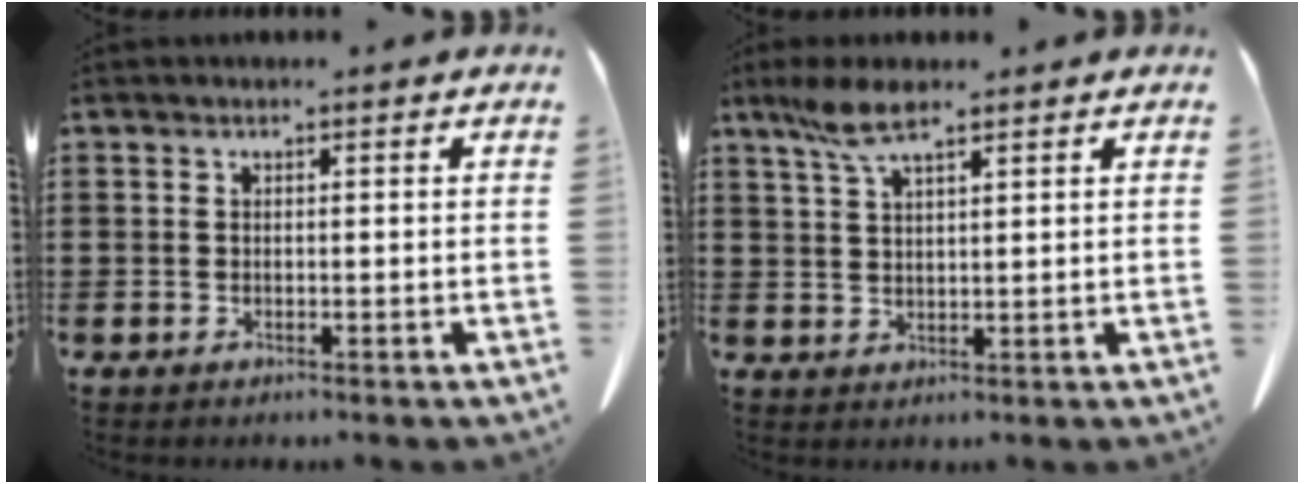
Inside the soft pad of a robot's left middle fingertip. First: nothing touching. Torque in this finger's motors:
{"motor_torque": [1.42, 0.72, 0.08, 0.09]}